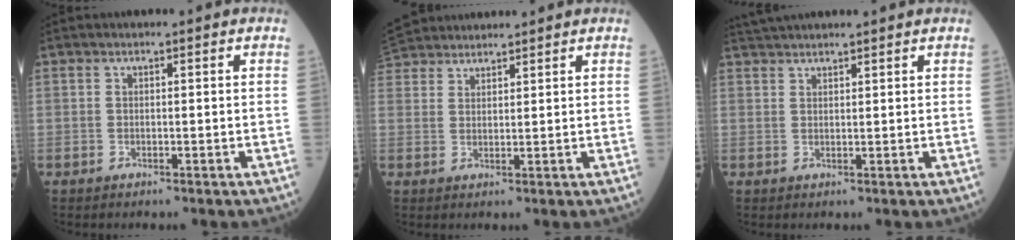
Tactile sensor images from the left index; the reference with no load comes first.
{"total": 7.0, "force": [6.6, 1.7, 1.5], "torque": [-0.032, 0.037, 0.125]}
{"total": 4.4, "force": [4.1, -0.3, 1.5], "torque": [-0.024, 0.037, 0.075]}